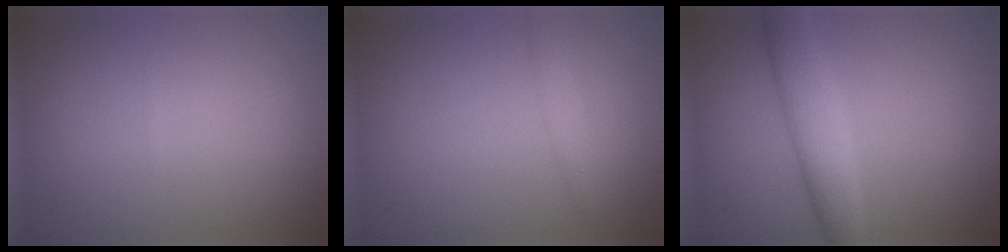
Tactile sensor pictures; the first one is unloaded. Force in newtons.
{"total": 1.0, "press": 1.0, "slide": 0.0}
{"total": 4.2, "press": 4.2, "slide": 0.4}